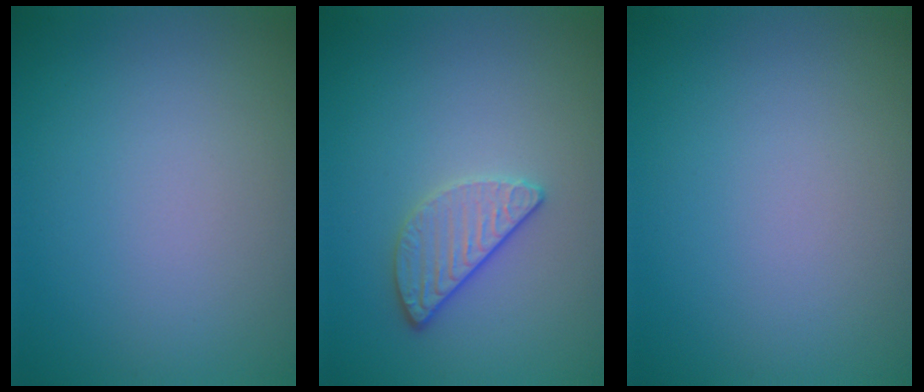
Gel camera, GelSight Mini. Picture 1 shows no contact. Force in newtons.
{"total": 2.4, "press": 2.2, "slide": 0.9}
{"total": 0.0}